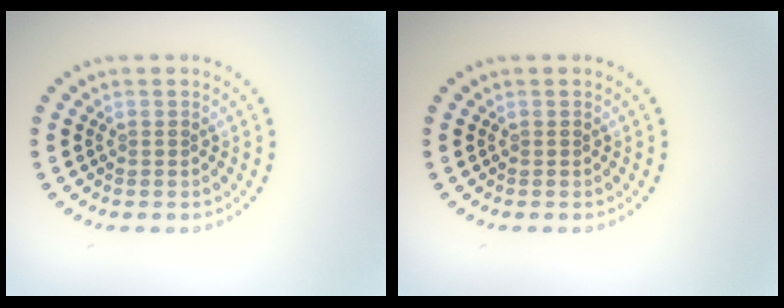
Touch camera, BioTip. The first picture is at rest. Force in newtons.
{"total": 0.0}